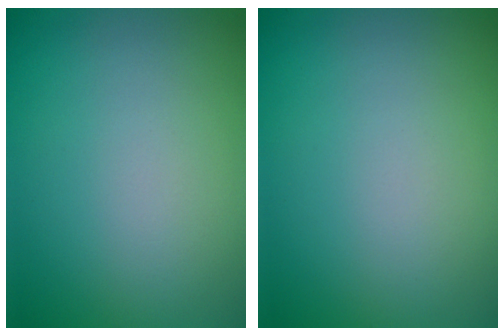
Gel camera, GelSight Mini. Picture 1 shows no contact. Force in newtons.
{"total": 0.0}